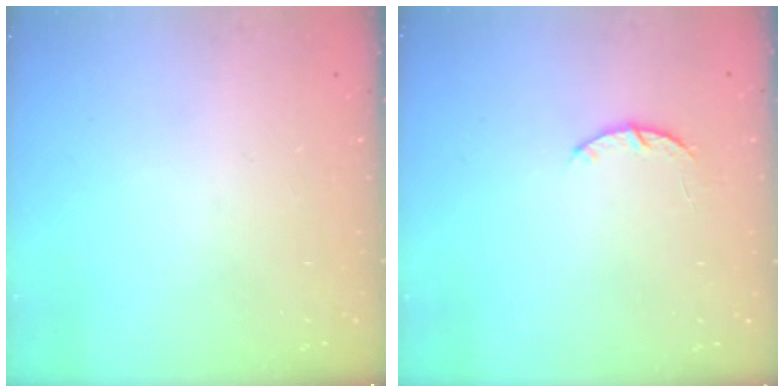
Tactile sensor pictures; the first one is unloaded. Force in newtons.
{"total": 3.0, "press": 2.9, "slide": 0.5}